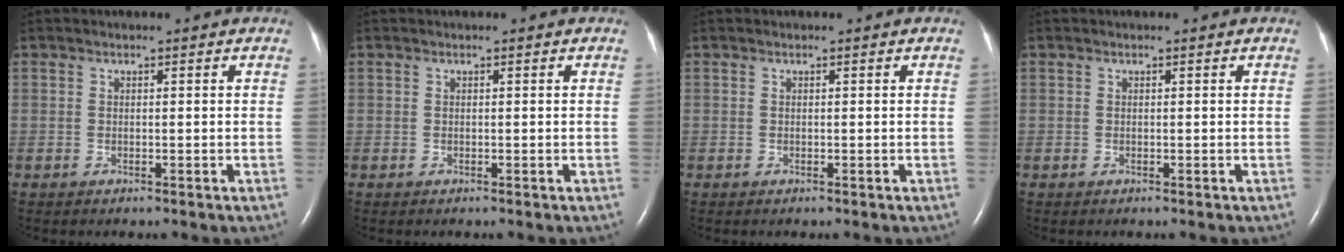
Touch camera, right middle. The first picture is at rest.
{"total": 0.0}
{"total": 0.0}
{"total": 0.0}